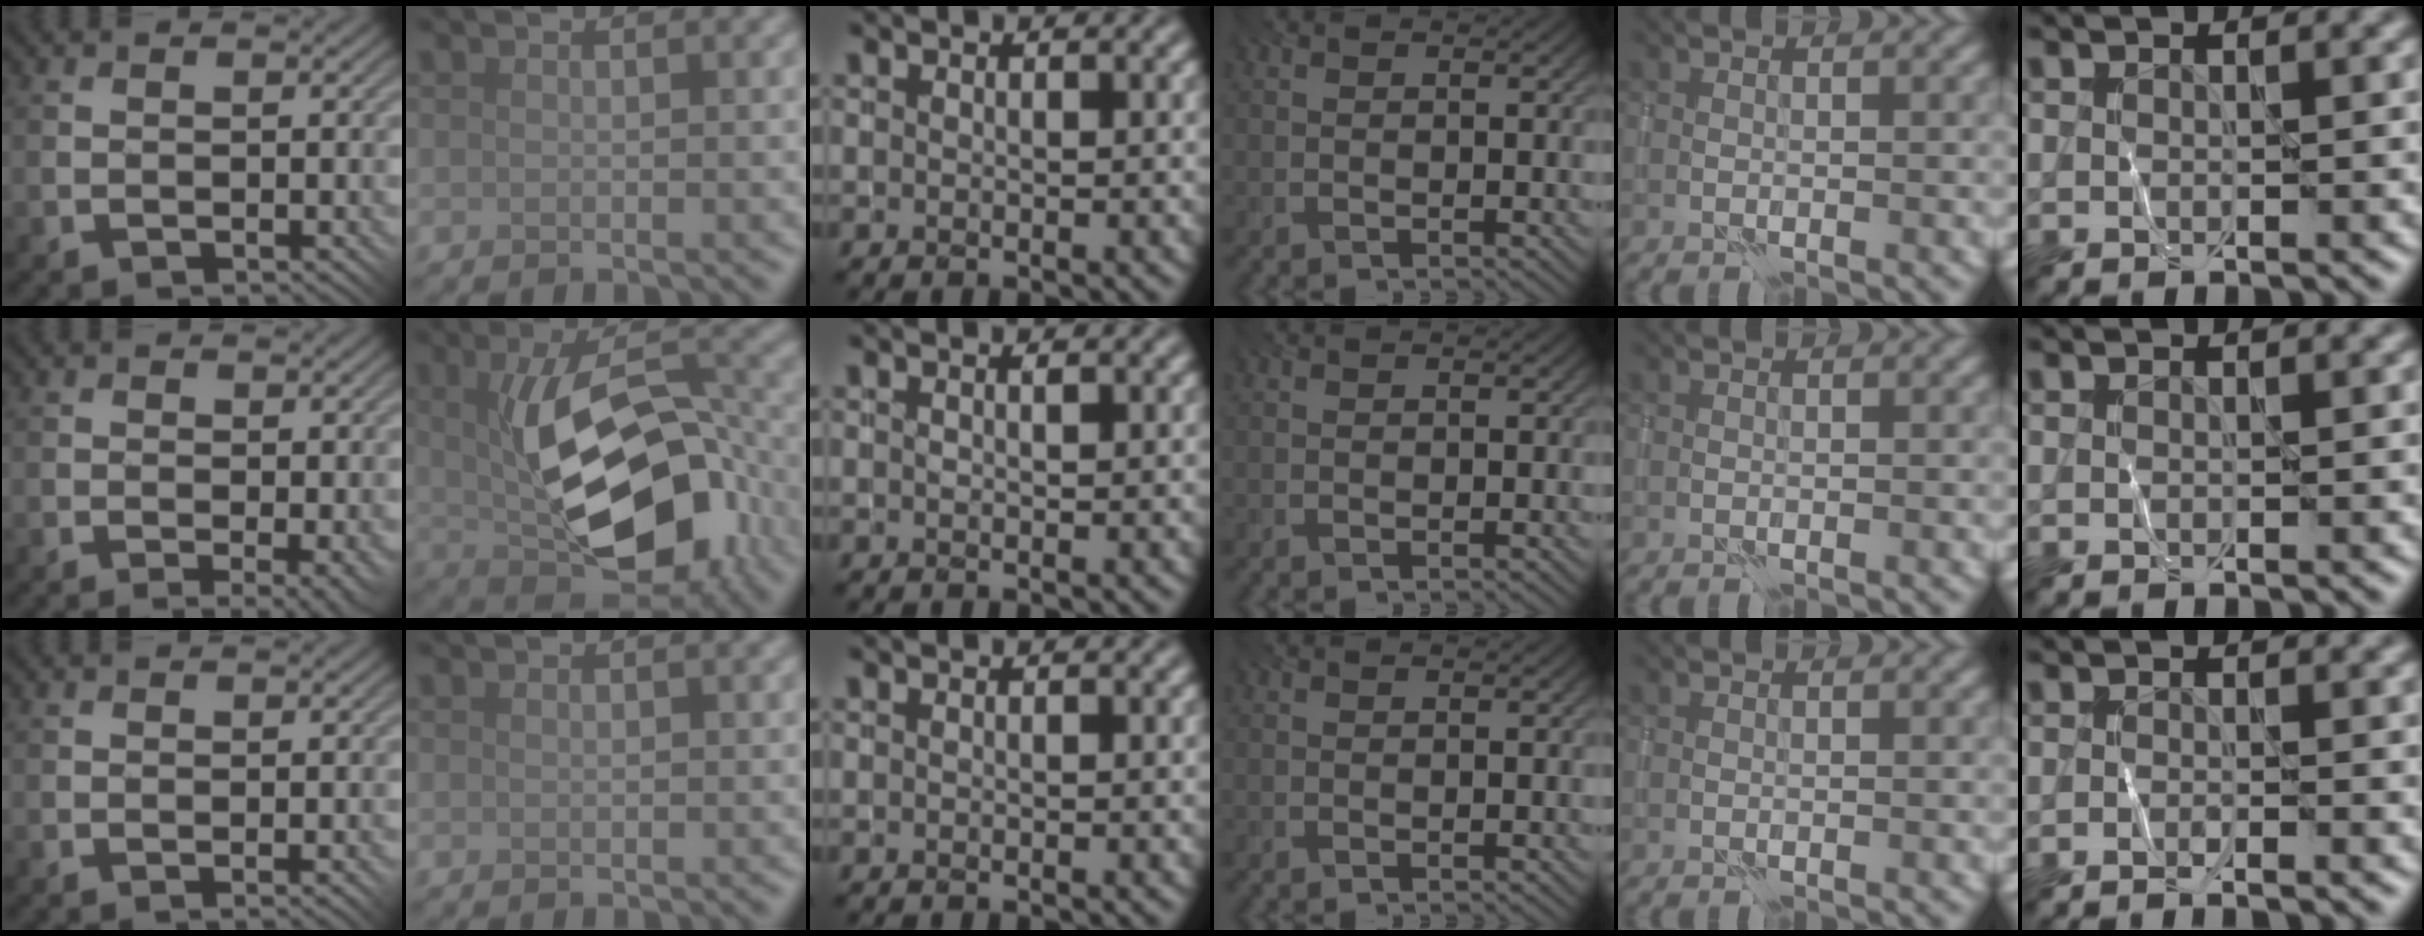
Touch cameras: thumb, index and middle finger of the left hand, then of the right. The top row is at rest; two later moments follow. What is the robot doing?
{"motion": "wrap", "object": "thread"}